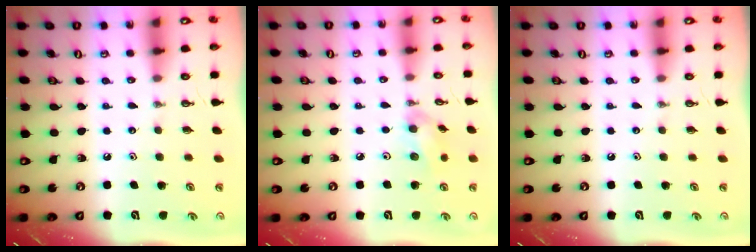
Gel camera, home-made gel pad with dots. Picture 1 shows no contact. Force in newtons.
{"total": 8.9, "press": 8.6, "slide": 2.3}
{"total": 0.0}